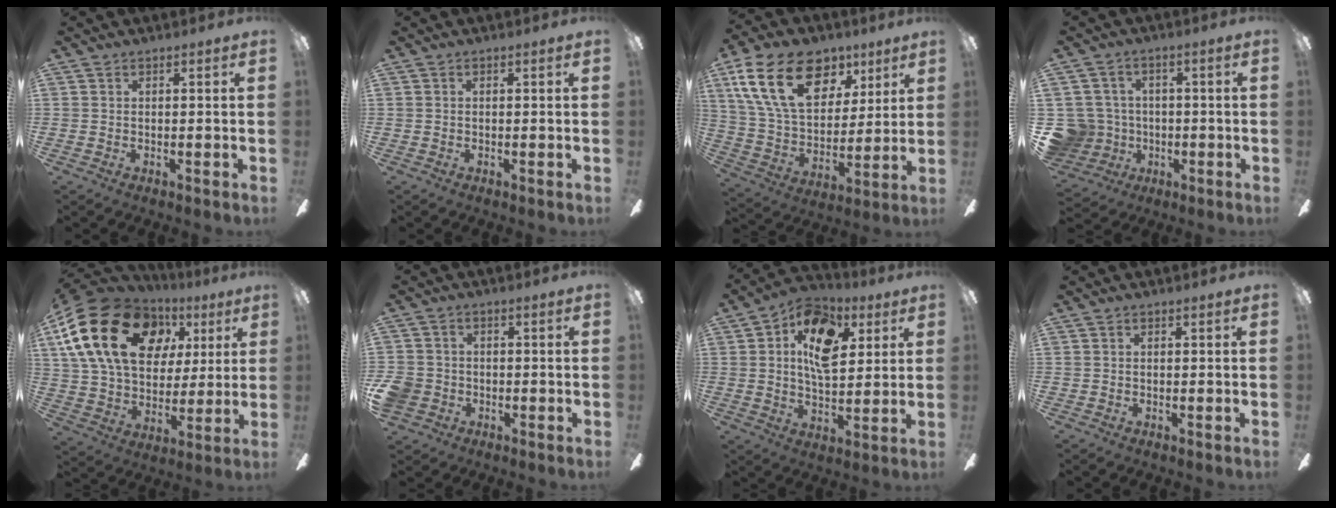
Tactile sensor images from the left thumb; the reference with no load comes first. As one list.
[{"total": 0.0}, {"total": 22.6, "force": [10.6, 14.2, 13.9], "torque": [-0.258, -0.028, 0.188]}, {"total": 9.4, "force": [-1.4, 9.0, 2.1], "torque": [-0.084, 0.016, -0.020]}, {"total": 25.2, "force": [8.9, 17.6, 15.6], "torque": [-0.304, -0.013, 0.160]}, {"total": 5.3, "force": [-1.7, 4.7, 1.7], "torque": [-0.052, 0.018, -0.032]}, {"total": 13.3, "force": [5.3, 7.6, 9.6], "torque": [-0.146, -0.001, 0.091]}, {"total": 0.0}]